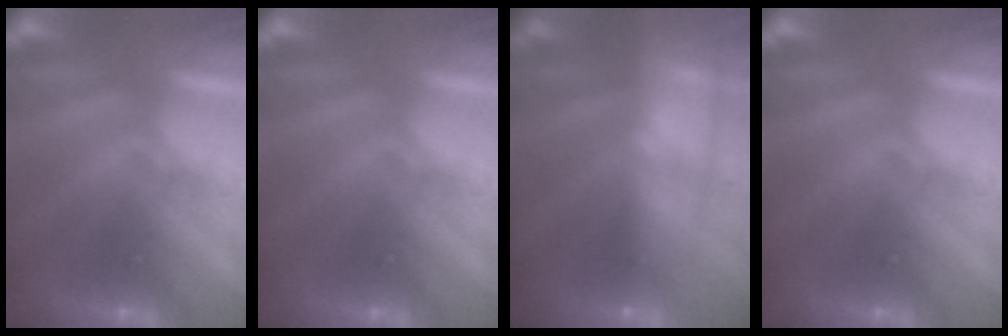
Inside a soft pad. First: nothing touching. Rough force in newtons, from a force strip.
{"total": 0.0}
{"total": 5.7}
{"total": 0.0}